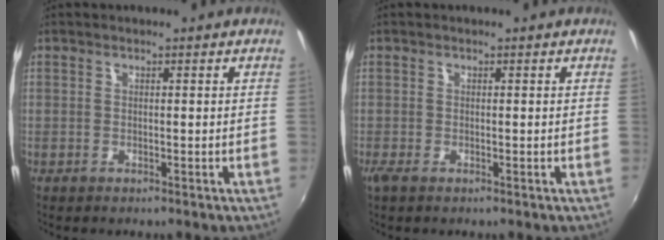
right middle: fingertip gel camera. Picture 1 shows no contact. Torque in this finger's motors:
{"motor_torque": [0.57, -0.57, 0.08, 0.03]}